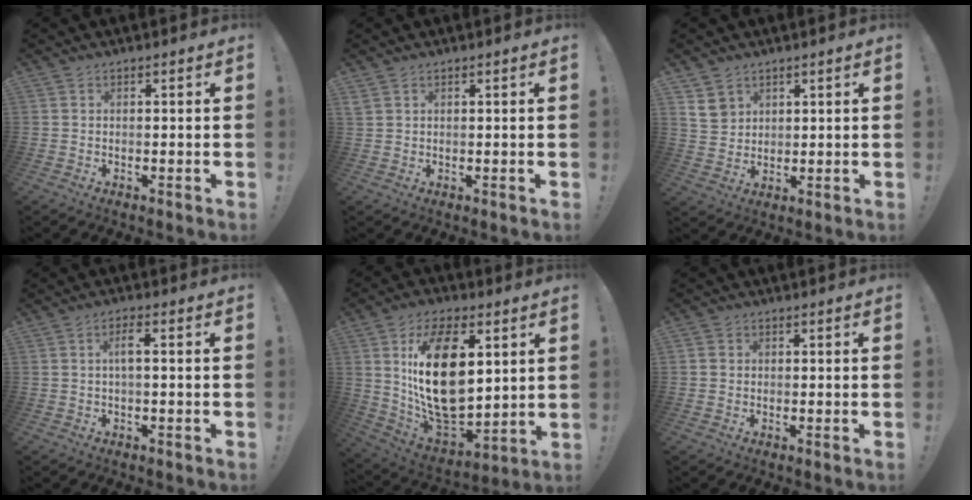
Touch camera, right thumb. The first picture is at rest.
{"total": 1.5, "force": [0.9, 1.0, 0.7], "torque": [-0.017, 0.004, 0.018]}
{"total": 6.3, "force": [3.9, 4.7, 1.4], "torque": [-0.012, -0.025, 0.076]}
{"total": 3.4, "force": [0.2, 0.7, 3.3], "torque": [-0.062, 0.006, -0.003]}
{"total": 23.4, "force": [5.6, 13.2, 18.5], "torque": [-0.347, -0.036, 0.097]}
{"total": 1.6, "force": [0.3, 1.5, 0.4], "torque": [-0.008, 0.004, 0.005]}